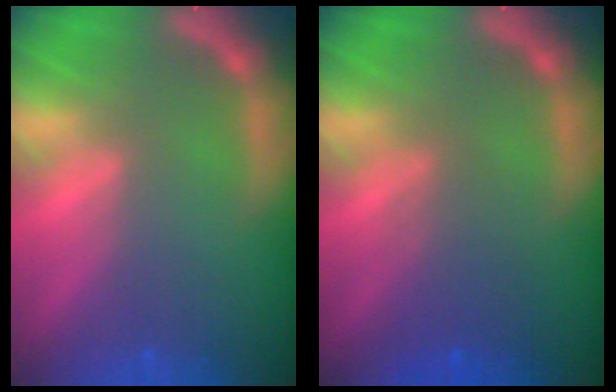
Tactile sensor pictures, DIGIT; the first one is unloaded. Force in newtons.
{"total": 3.1}